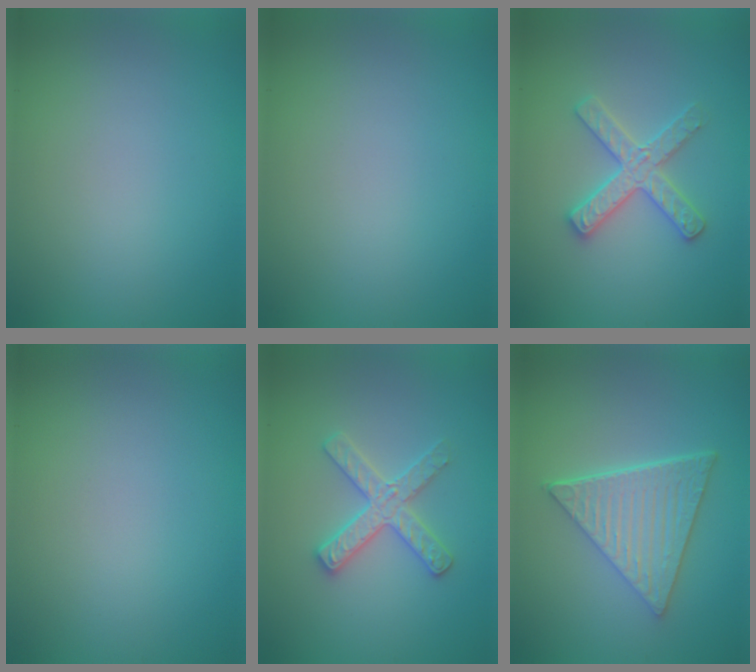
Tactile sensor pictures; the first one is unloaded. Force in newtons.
{"total": 0.0}
{"total": 2.9, "press": 2.9, "slide": 0.5}
{"total": 0.0}
{"total": 2.9, "press": 2.9, "slide": 0.5}
{"total": 6.2, "press": 4.6, "slide": 4.1}